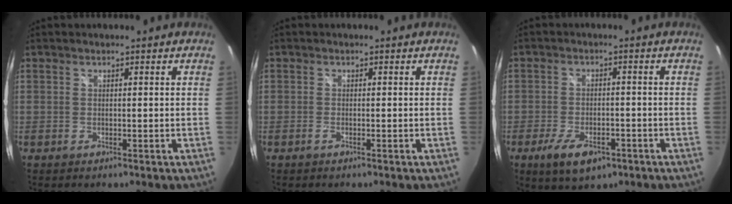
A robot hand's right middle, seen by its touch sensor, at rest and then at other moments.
{"total": 0.8, "force": [-0.5, 0.0, 0.6], "torque": [-0.012, -0.001, -0.013]}
{"total": 7.9, "force": [-4.4, 3.6, 5.4], "torque": [-0.120, -0.013, -0.070]}